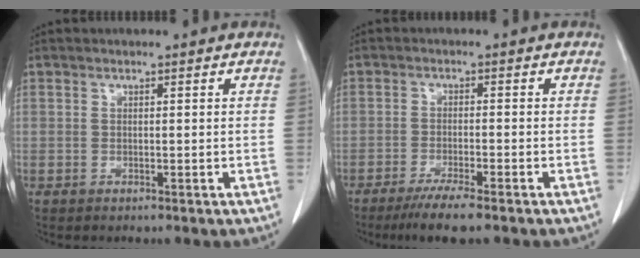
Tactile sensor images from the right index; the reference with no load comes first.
{"total": 5.7, "force": [-4.3, -0.1, 3.7], "torque": [-0.065, -0.014, -0.075]}